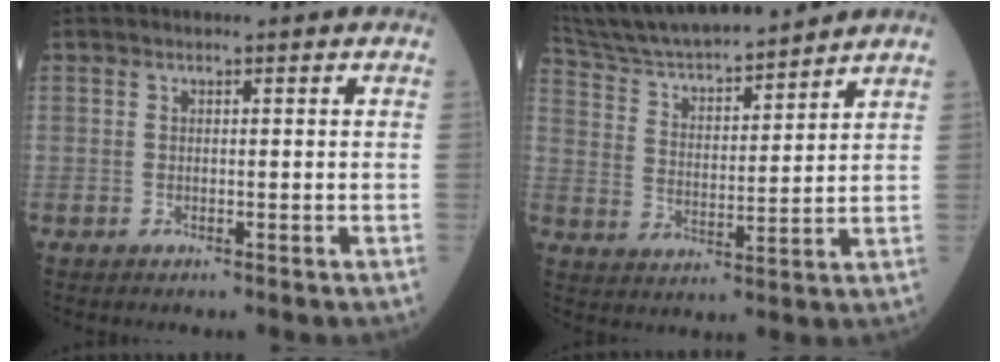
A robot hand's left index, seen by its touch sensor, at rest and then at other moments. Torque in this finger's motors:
{"motor_torque": [0.17, -0.71, 0.31, 0.10]}